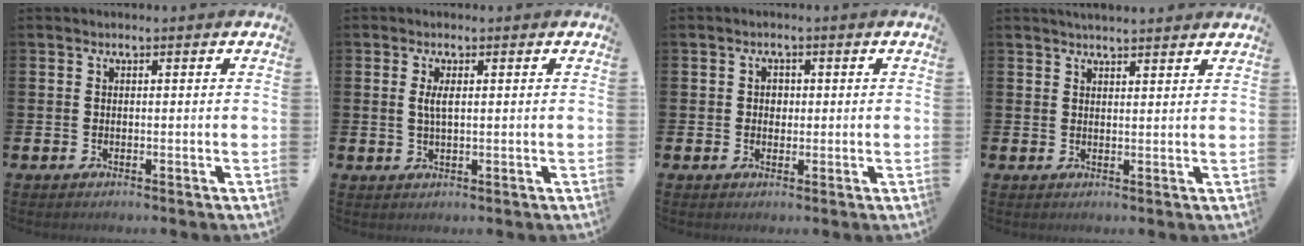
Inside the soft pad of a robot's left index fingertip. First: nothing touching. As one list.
[{"total": 2.1, "force": [0.7, 0.7, 1.9], "torque": [-0.038, 0.004, 0.010]}, {"total": 1.7, "force": [0.4, 1.4, 0.9], "torque": [-0.002, 0.003, 0.001]}, {"total": 2.8, "force": [2.8, 0.0, 0.3], "torque": [-0.009, -0.012, 0.051]}]